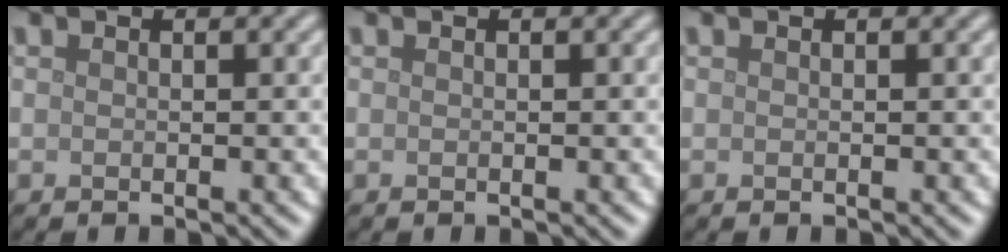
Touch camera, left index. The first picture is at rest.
{"total": 0.0}
{"total": 0.0}